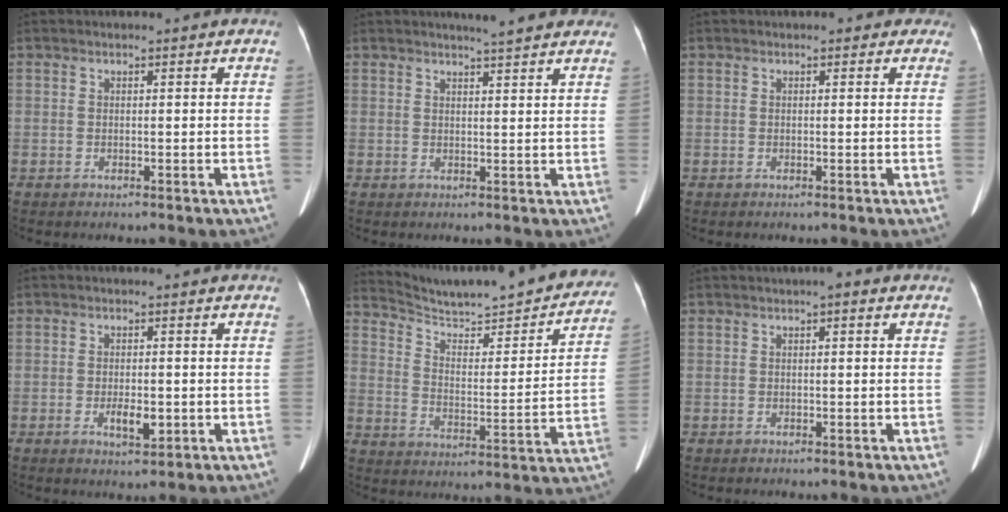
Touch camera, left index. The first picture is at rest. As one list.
[{"total": 6.9, "force": [6.1, 0.5, 3.0], "torque": [-0.039, 0.009, 0.066]}, {"total": 1.6, "force": [1.0, 1.2, 0.5], "torque": [0.005, 0.006, 0.001]}, {"total": 3.6, "force": [-1.0, 1.4, 3.1], "torque": [-0.055, -0.002, -0.012]}, {"total": 26.0, "force": [23.7, 3.8, 9.9], "torque": [-0.146, -0.059, 0.311]}, {"total": 1.3, "force": [0.4, 0.4, 1.2], "torque": [-0.018, 0.008, 0.002]}]